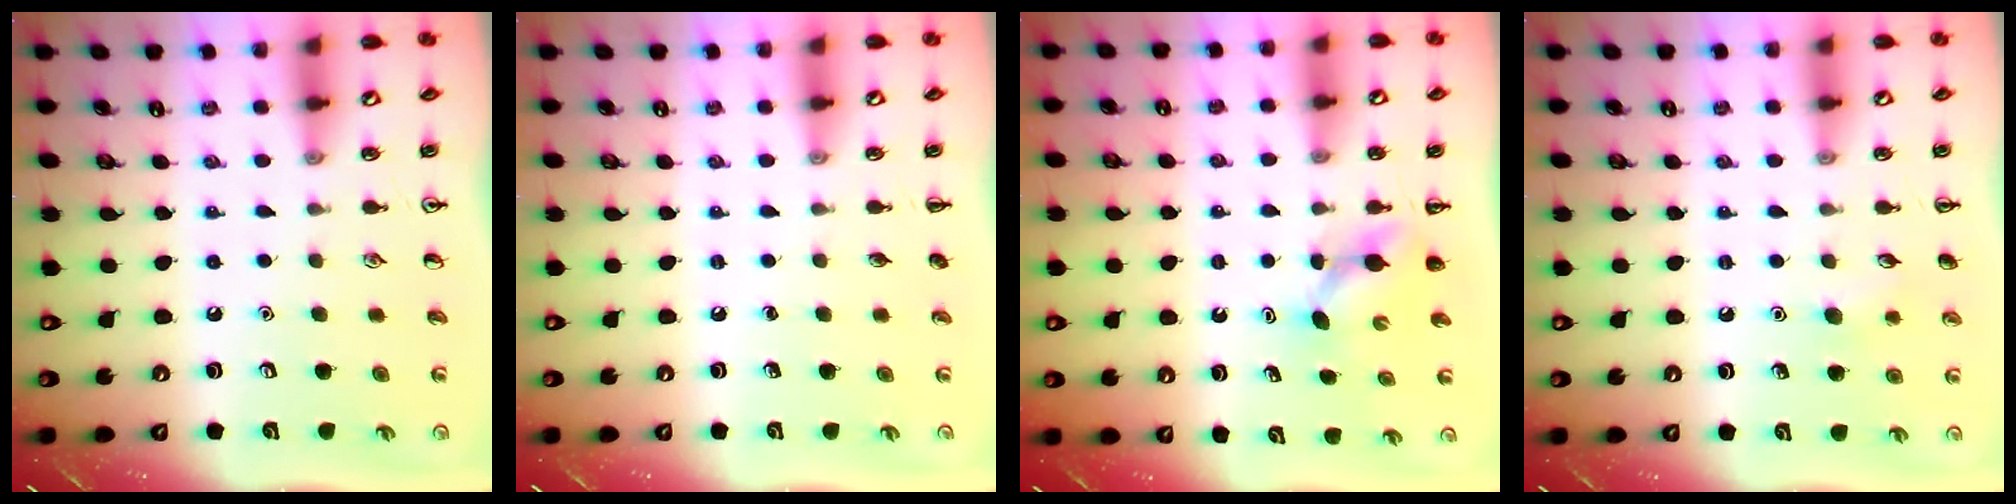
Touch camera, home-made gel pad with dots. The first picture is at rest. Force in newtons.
{"total": 0.0}
{"total": 4.1, "press": 4.0, "slide": 1.0}
{"total": 6.1, "press": 6.0, "slide": 1.4}